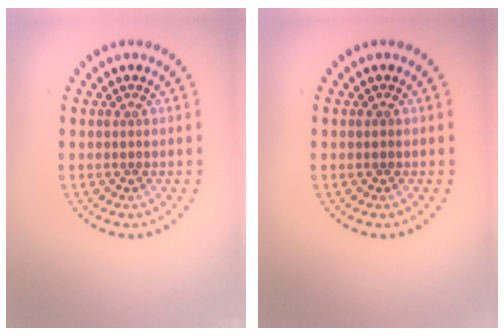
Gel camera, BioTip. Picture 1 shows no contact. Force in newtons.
{"total": 0.5, "press": 0.5, "slide": 0.0}